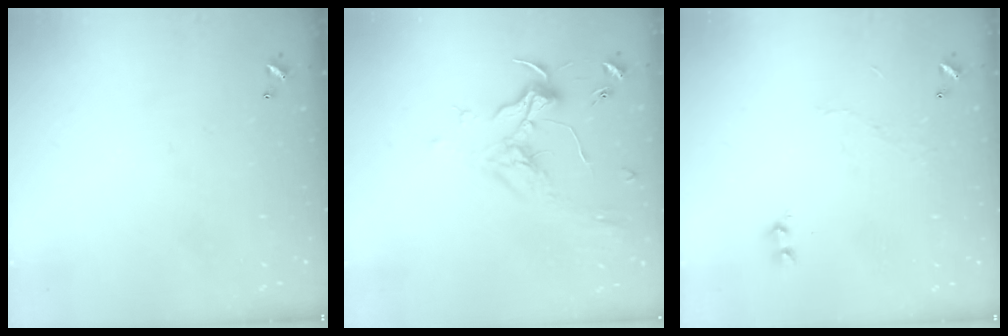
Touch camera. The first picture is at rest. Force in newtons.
{"total": 1.9, "press": 1.7, "slide": 0.7}
{"total": 6.0, "press": 6.0, "slide": 0.6}